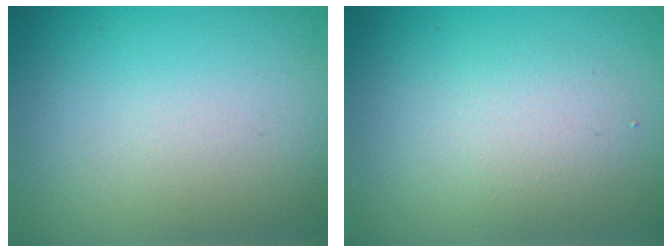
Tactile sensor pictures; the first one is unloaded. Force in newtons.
{"total": 2.4, "press": 2.4, "slide": 0.1}